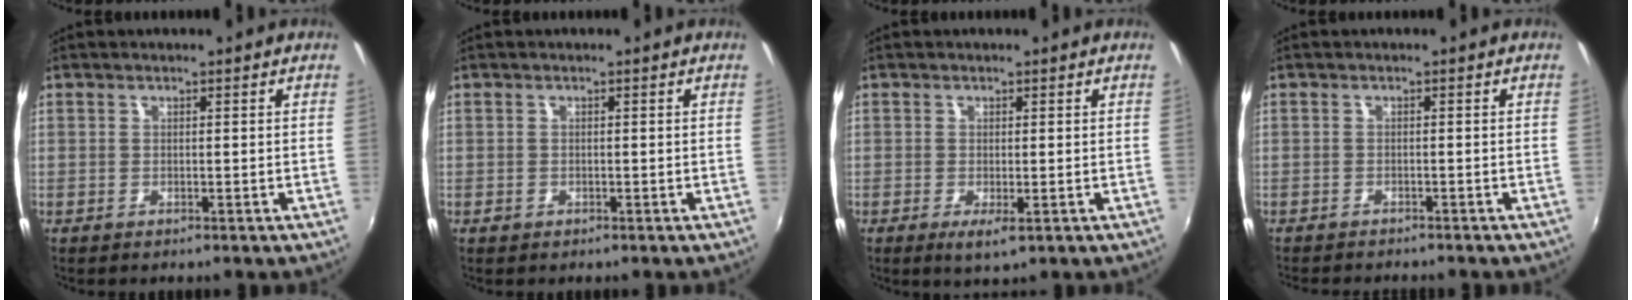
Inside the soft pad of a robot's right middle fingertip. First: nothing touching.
{"total": 0.9, "force": [-0.5, 0.7, 0.3], "torque": [-0.005, -0.002, -0.009]}
{"total": 2.4, "force": [-0.7, 0.6, 2.2], "torque": [-0.041, -0.013, -0.010]}
{"total": 3.7, "force": [-3.5, 0.5, 1.1], "torque": [-0.032, -0.014, -0.055]}